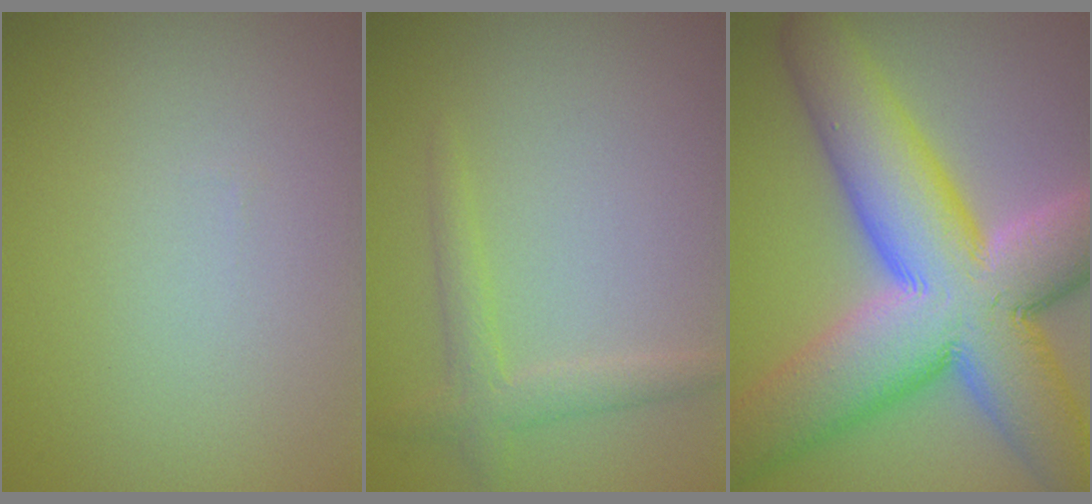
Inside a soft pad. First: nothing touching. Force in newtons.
{"total": 2.1, "press": 2.1, "slide": 0.1}
{"total": 15.8, "press": 15.7, "slide": 1.0}